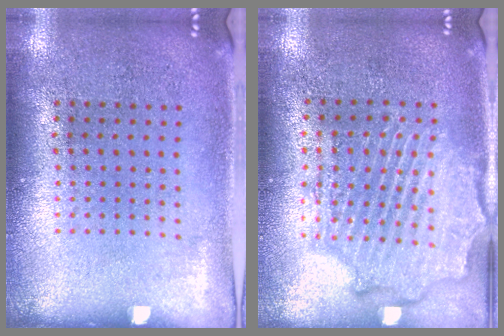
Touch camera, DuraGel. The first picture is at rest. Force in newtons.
{"total": 2.1, "press": 2.0, "slide": 0.4}